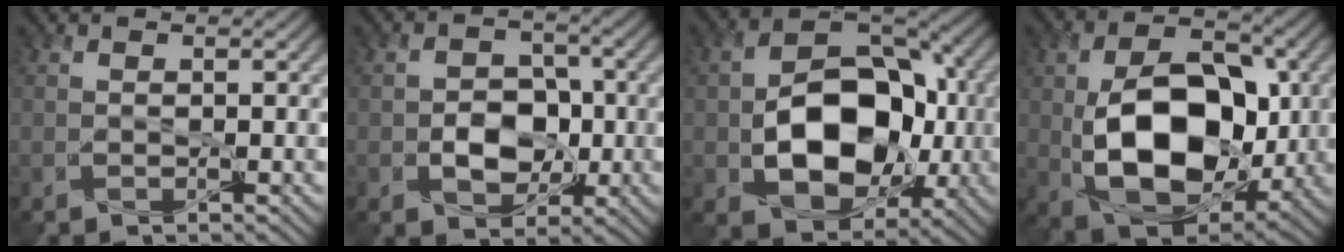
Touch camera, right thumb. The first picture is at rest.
{"total": 5.7, "force": [-1.4, 3.9, 3.9], "torque": [-0.059, 0.000, -0.037]}
{"total": 14.1, "force": [-2.2, 9.4, 10.4], "torque": [-0.155, -0.018, -0.029]}
{"total": 14.0, "force": [-1.3, 8.5, 11.1], "torque": [-0.196, -0.018, -0.011]}